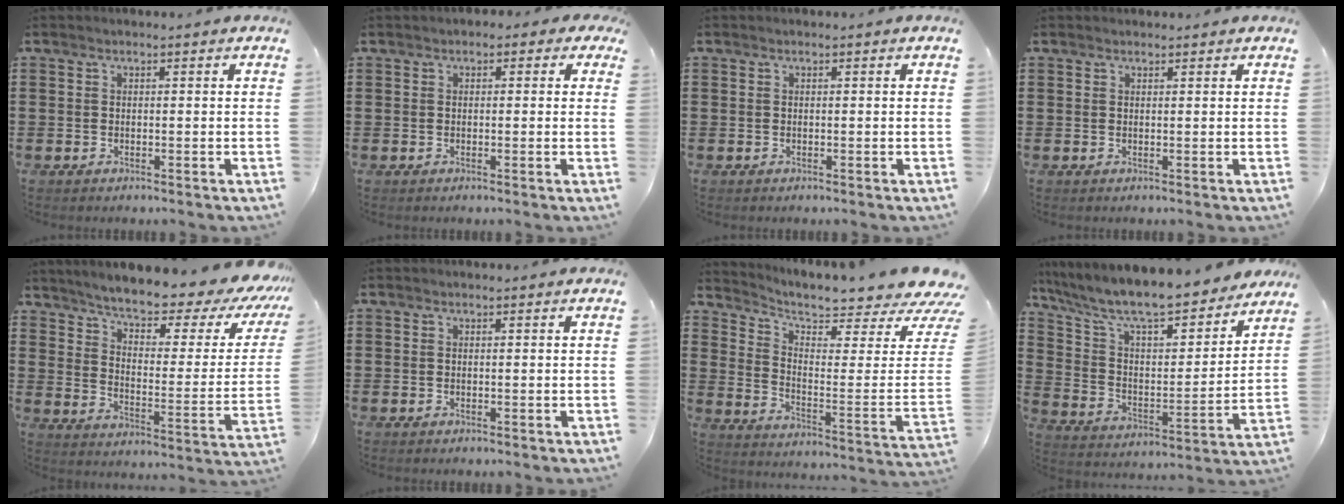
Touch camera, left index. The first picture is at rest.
{"total": 1.1, "force": [-0.2, 0.8, 0.7], "torque": [-0.017, 0.005, -0.007]}
{"total": 0.0}
{"total": 0.6, "force": [0.6, 0.1, 0.0], "torque": [-0.002, 0.001, 0.012]}
{"total": 6.3, "force": [5.4, 0.8, 3.1], "torque": [-0.079, -0.041, 0.085]}
{"total": 0.0}
{"total": 6.2, "force": [5.8, 0.4, 2.1], "torque": [-0.066, -0.057, 0.098]}
{"total": 9.5, "force": [8.5, 1.4, 4.0], "torque": [-0.117, -0.063, 0.143]}